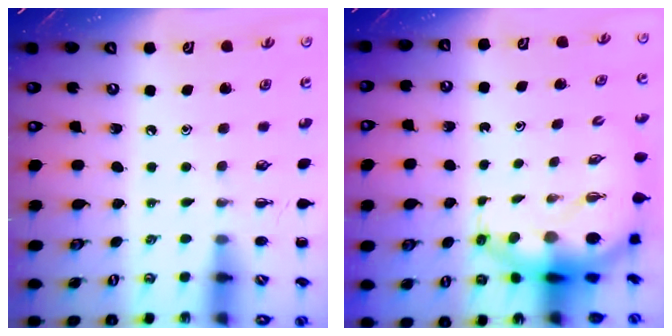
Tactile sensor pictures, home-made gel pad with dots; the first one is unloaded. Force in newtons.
{"total": 8.1, "press": 7.8, "slide": 2.1}